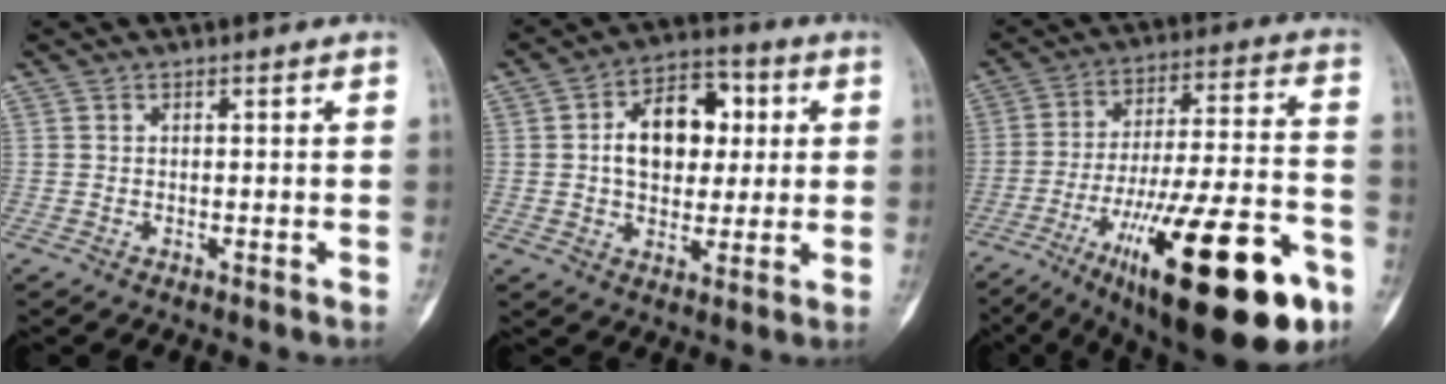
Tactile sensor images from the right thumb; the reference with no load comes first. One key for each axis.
{"total": 13.1, "fx": 2.1, "fy": 8.8, "fz": 9.4, "tx": -0.106, "ty": 0.014, "tz": 0.027}
{"total": 28.9, "fx": -14.2, "fy": 8.2, "fz": 23.8, "tx": -0.335, "ty": 0.060, "tz": -0.216}